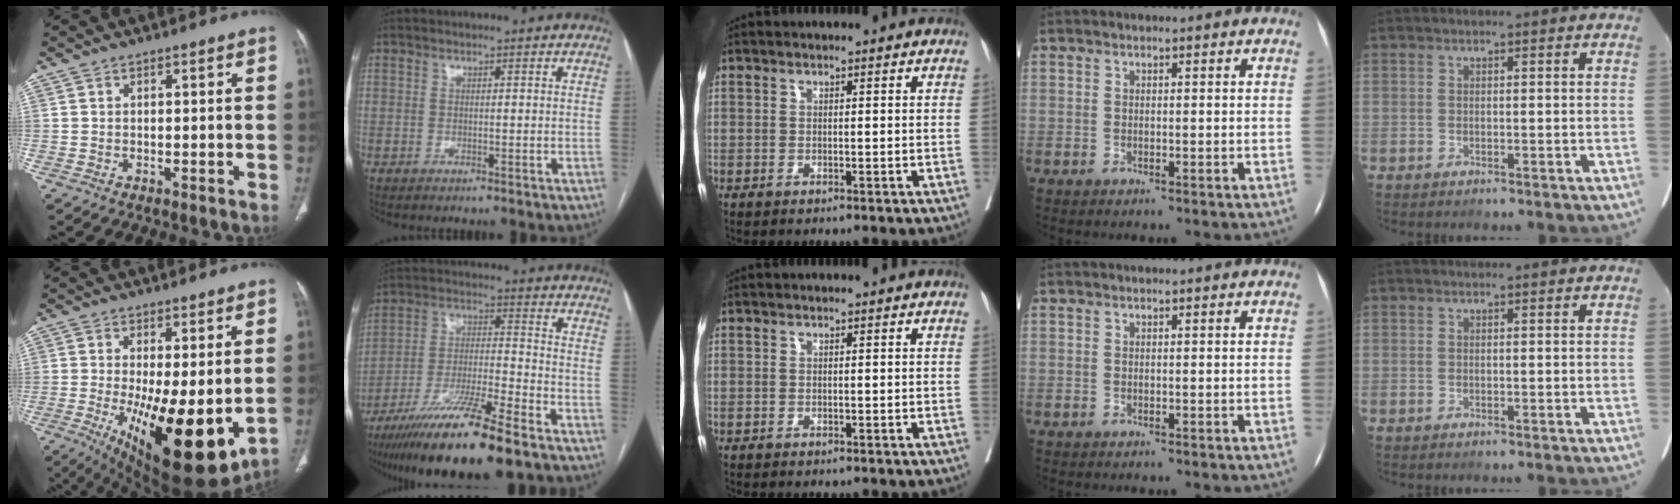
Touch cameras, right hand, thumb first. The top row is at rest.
{"thumb": {"total": 18.8, "force": [-3.5, 6.4, 17.3], "torque": [-0.252, -0.036, -0.030]}, "index": {"total": 17.1, "force": [-12.0, 0.7, 12.1], "torque": [-0.224, -0.040, -0.215]}}